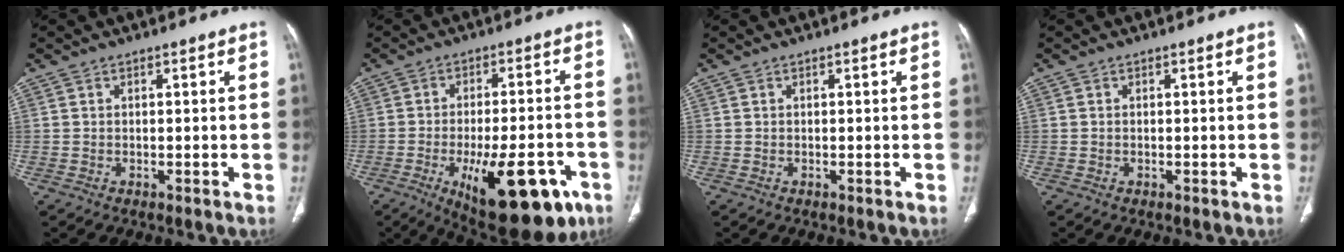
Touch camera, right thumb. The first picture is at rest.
{"total": 19.8, "force": [-8.7, 7.9, 16.0], "torque": [-0.189, 0.020, -0.107]}
{"total": 0.0}
{"total": 0.0}